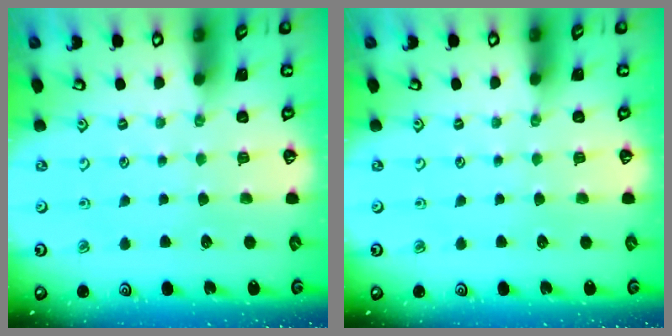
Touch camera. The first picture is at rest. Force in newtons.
{"total": 0.0}